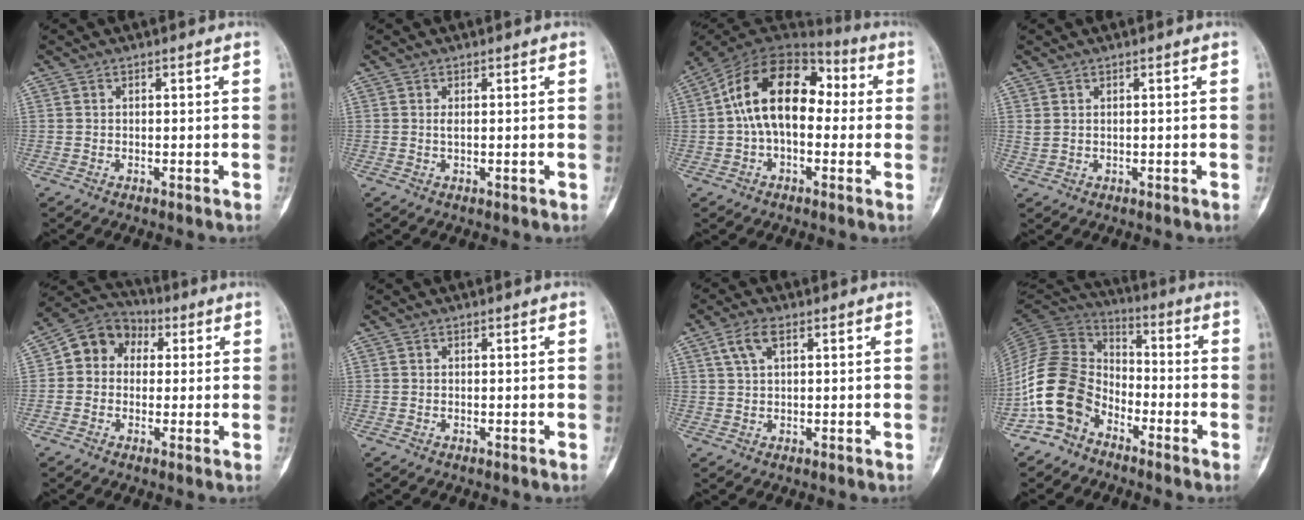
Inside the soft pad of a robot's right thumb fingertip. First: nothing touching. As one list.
[{"total": 1.2, "force": [0.0, 0.3, 1.1], "torque": [-0.020, -0.002, 0.003]}, {"total": 16.8, "force": [1.0, 10.3, 13.2], "torque": [-0.199, 0.049, 0.001]}, {"total": 1.3, "force": [0.3, 0.8, 0.9], "torque": [-0.024, 0.004, 0.014]}, {"total": 9.3, "force": [1.4, 7.9, 4.6], "torque": [-0.043, 0.022, 0.006]}, {"total": 0.0}, {"total": 4.3, "force": [1.8, 2.1, 3.3], "torque": [-0.067, 0.010, 0.038]}, {"total": 14.3, "force": [-7.4, 10.1, 7.0], "torque": [-0.127, 0.069, -0.158]}]